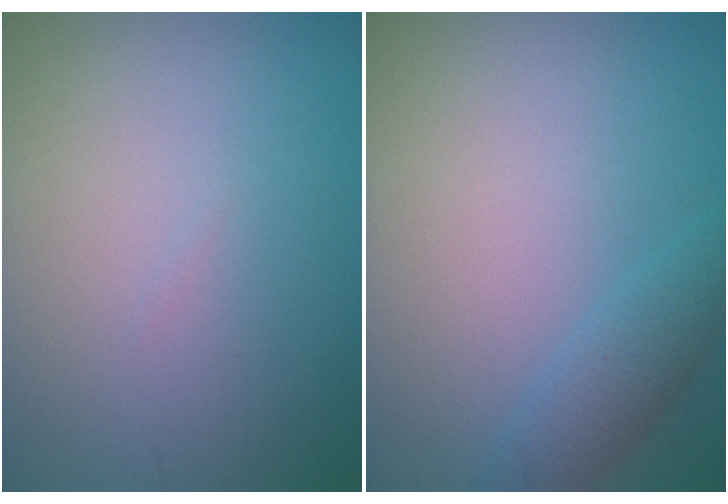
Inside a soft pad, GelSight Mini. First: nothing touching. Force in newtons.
{"total": 2.4, "press": 2.4, "slide": 0.1}